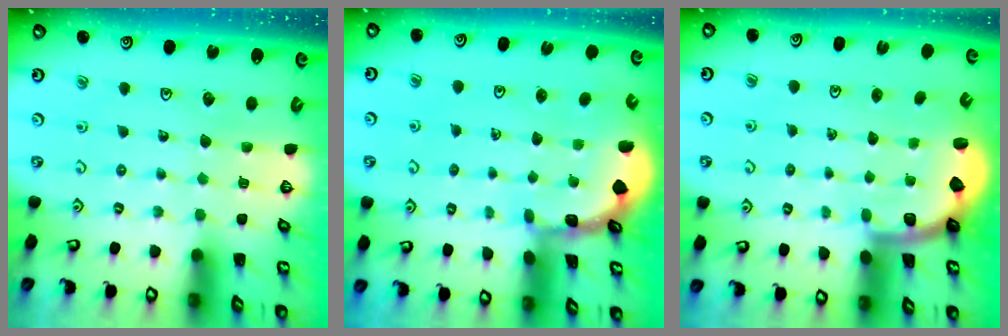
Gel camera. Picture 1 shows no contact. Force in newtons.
{"total": 1.5, "press": 1.5, "slide": 0.1}
{"total": 2.0, "press": 2.0, "slide": 0.5}